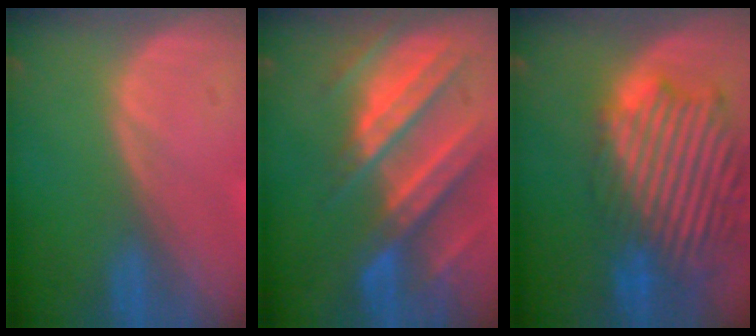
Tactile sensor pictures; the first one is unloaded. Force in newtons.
{"total": 10.8, "press": 9.6, "slide": 4.9}
{"total": 13.9, "press": 11.9, "slide": 7.2}